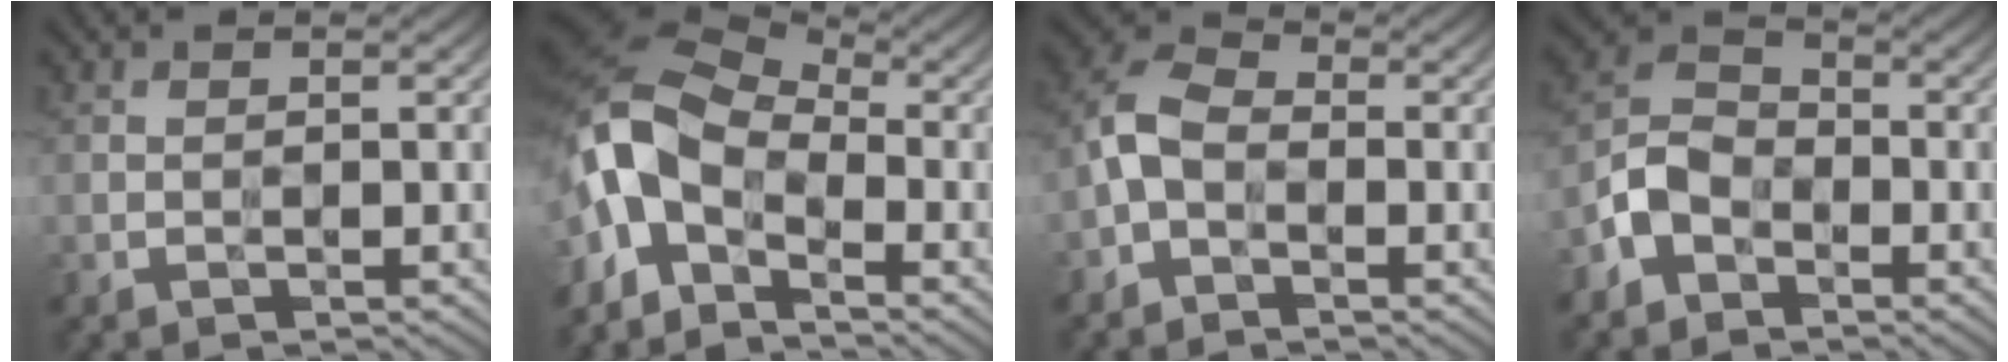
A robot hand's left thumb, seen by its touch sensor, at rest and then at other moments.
{"total": 10.7, "force": [-3.4, 5.3, 8.6], "torque": [-0.188, 0.009, -0.091]}
{"total": 4.8, "force": [-1.6, 3.1, 3.3], "torque": [-0.082, 0.010, -0.045]}
{"total": 5.6, "force": [-3.2, 3.7, 2.8], "torque": [-0.060, 0.006, -0.079]}